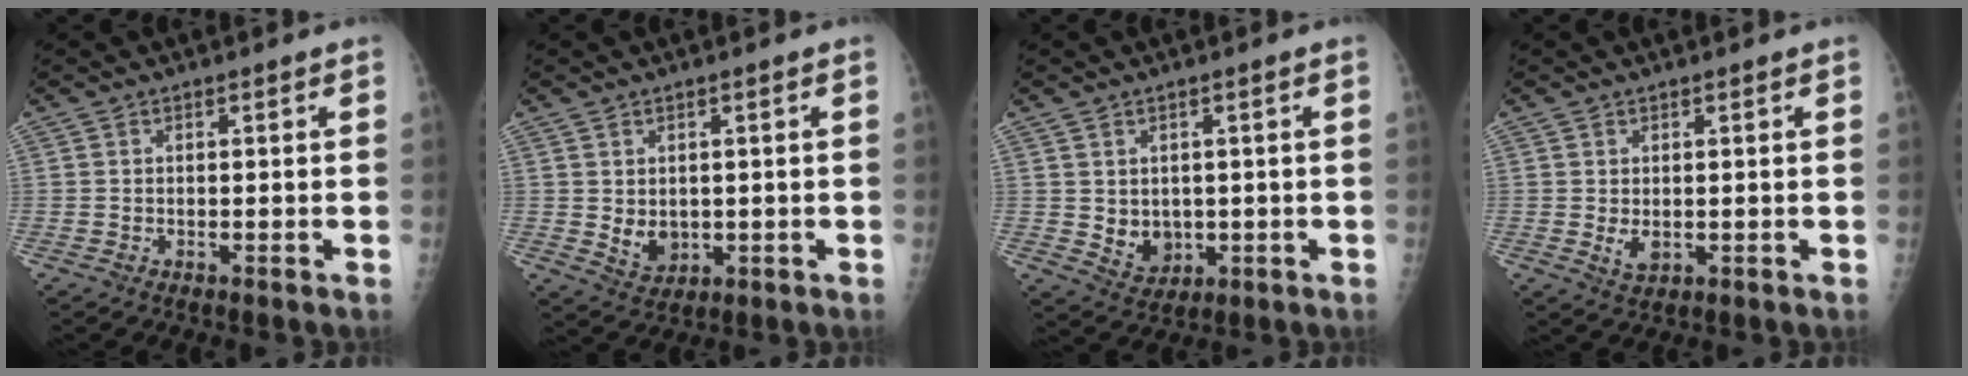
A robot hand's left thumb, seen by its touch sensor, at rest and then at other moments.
{"total": 4.2, "force": [0.2, 3.2, 2.7], "torque": [-0.033, -0.011, 0.018]}
{"total": 5.1, "force": [0.1, 4.2, 2.8], "torque": [-0.027, -0.009, 0.019]}
{"total": 2.6, "force": [0.0, 1.6, 2.1], "torque": [-0.029, -0.007, 0.008]}